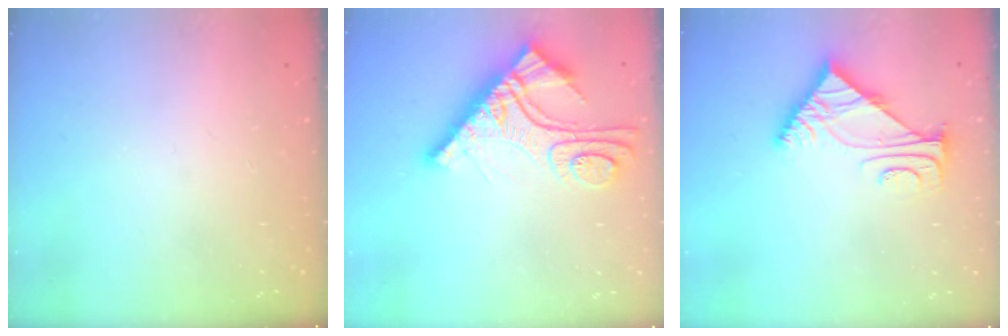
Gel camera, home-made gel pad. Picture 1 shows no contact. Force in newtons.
{"total": 13.9, "press": 13.8, "slide": 1.4}
{"total": 5.6, "press": 5.5, "slide": 0.8}